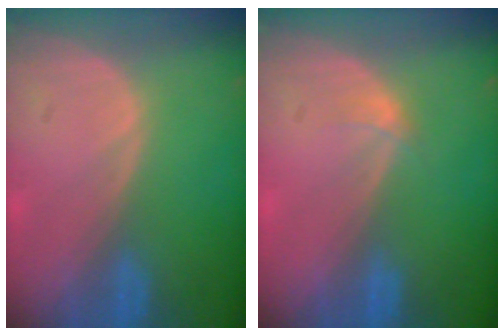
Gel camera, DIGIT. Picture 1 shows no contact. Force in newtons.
{"total": 1.0, "press": 1.0, "slide": 0.1}